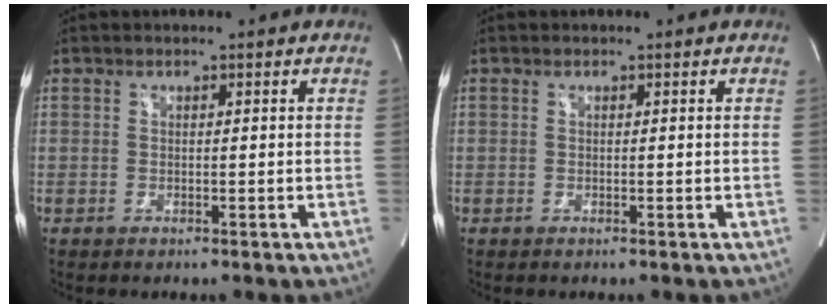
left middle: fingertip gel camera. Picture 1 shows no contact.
{"total": 0.0}